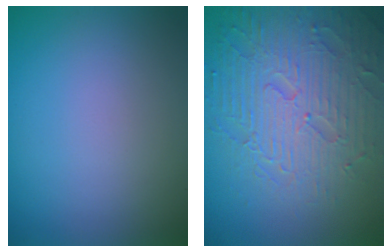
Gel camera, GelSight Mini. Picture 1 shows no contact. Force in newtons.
{"total": 7.5, "press": 5.9, "slide": 4.6}